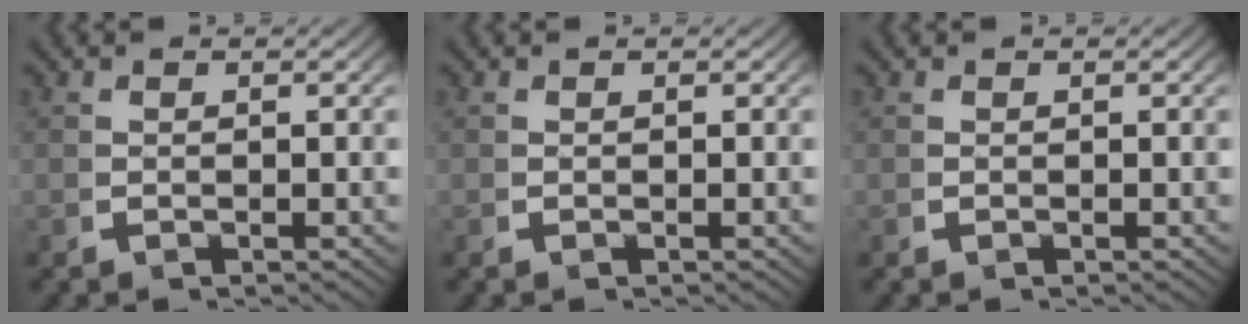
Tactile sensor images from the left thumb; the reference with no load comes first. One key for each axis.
{"total": 0.0}
{"total": 0.0}